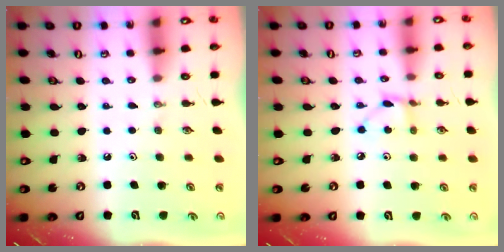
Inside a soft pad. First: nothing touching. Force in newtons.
{"total": 2.9, "press": 2.9, "slide": 0.2}